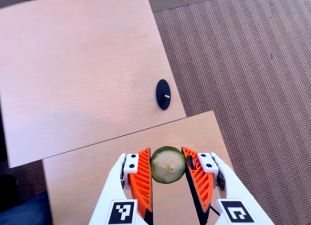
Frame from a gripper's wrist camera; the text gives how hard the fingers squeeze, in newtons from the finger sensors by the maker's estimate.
{"total": 10.6, "left": 11.1, "right": 10.1}